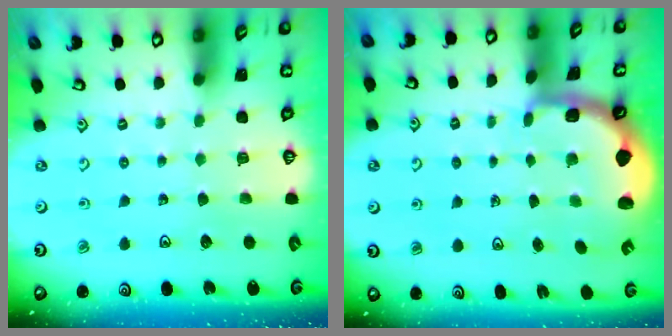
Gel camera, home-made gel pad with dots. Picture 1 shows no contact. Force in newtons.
{"total": 2.3, "press": 2.0, "slide": 1.0}